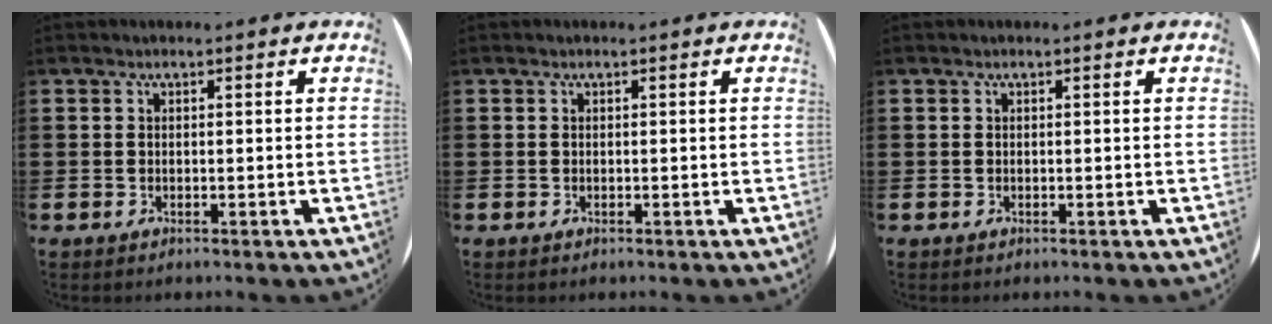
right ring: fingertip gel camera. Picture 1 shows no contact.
{"total": 0.0}
{"total": 0.0}